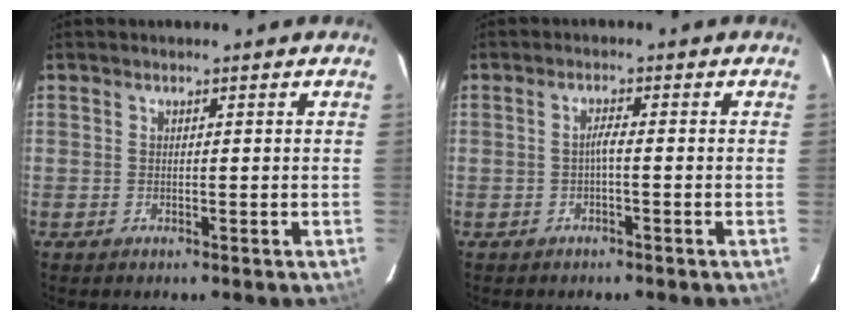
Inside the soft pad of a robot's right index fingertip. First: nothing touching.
{"total": 1.4, "force": [-0.6, -0.1, 1.3], "torque": [-0.025, 0.005, -0.012]}